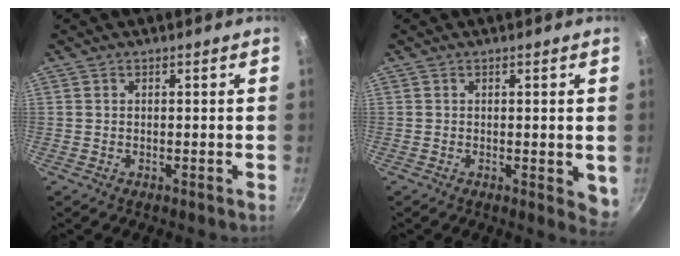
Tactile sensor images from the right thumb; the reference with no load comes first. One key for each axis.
{"total": 4.1, "fx": -0.1, "fy": 1.8, "fz": 3.6, "tx": -0.038, "ty": -0.011, "tz": 0.000}